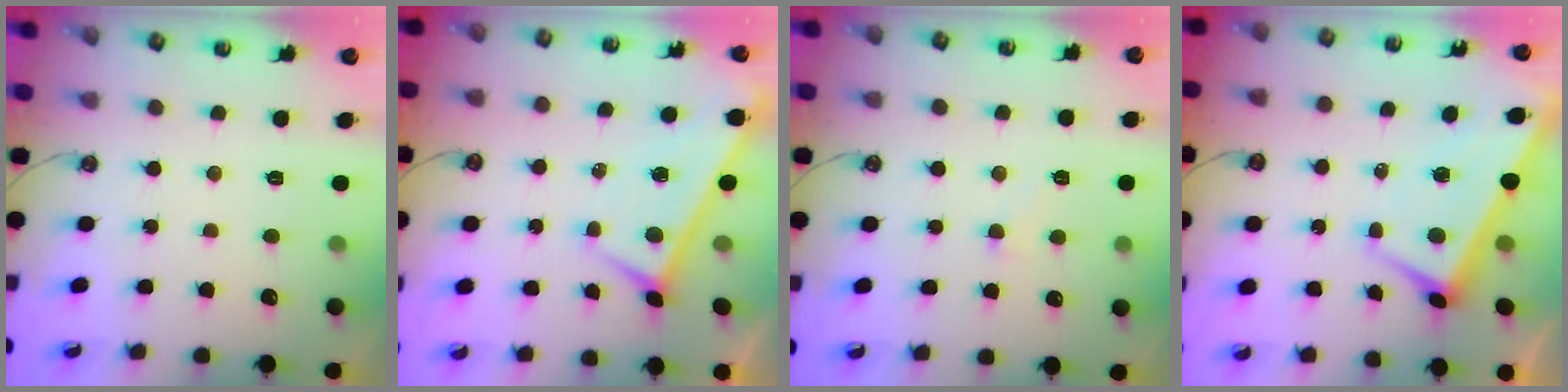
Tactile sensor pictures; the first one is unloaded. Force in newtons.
{"total": 0.0}
{"total": 1.5, "press": 1.2, "slide": 0.8}
{"total": 1.6, "press": 1.2, "slide": 1.0}